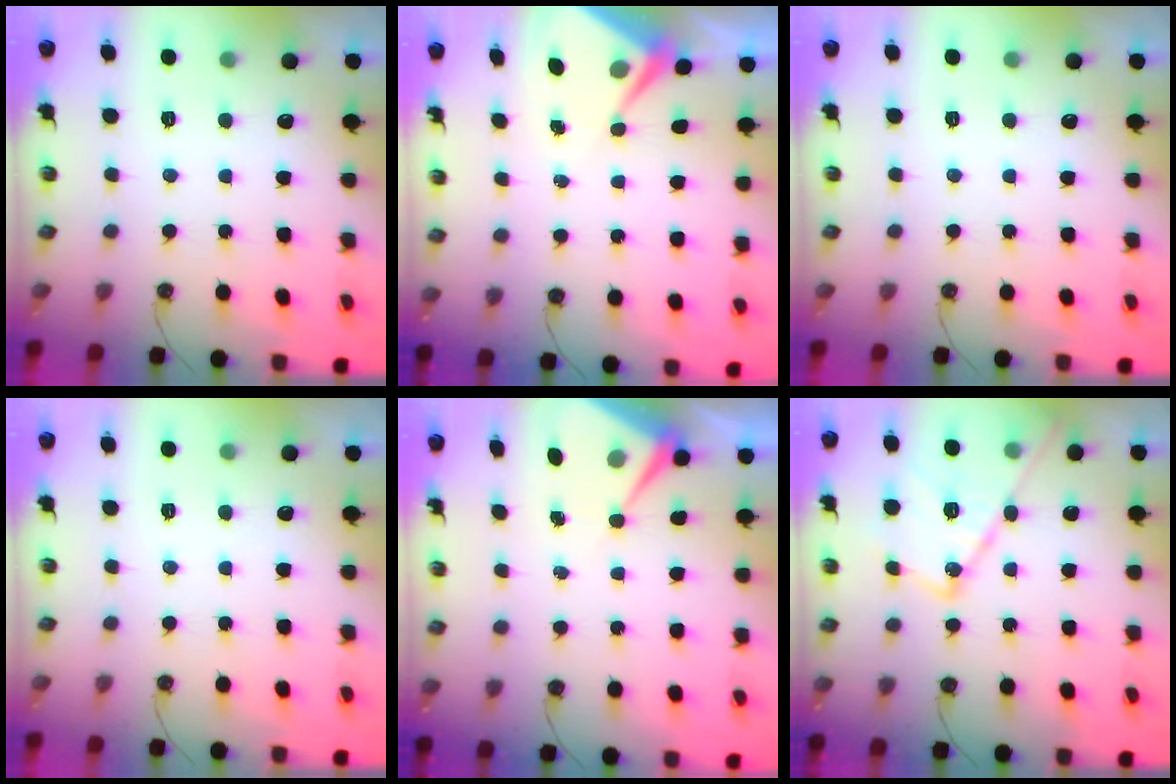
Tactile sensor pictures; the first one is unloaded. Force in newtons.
{"total": 5.3, "press": 5.3, "slide": 0.6}
{"total": 0.0}
{"total": 0.0}
{"total": 6.7, "press": 6.6, "slide": 0.7}
{"total": 17.4, "press": 17.4, "slide": 1.3}